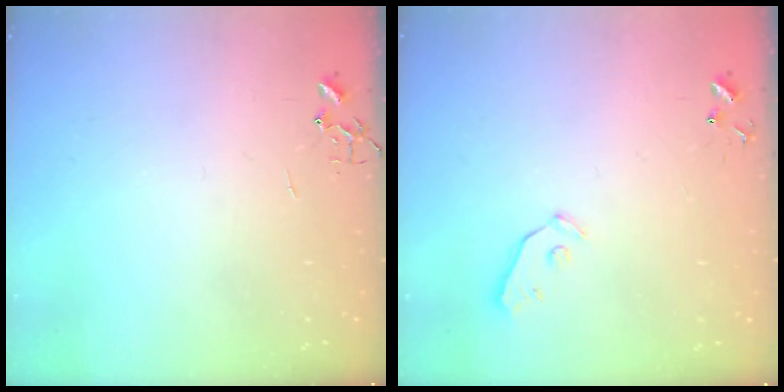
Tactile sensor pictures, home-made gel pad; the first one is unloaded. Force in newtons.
{"total": 4.0, "press": 4.0, "slide": 0.2}